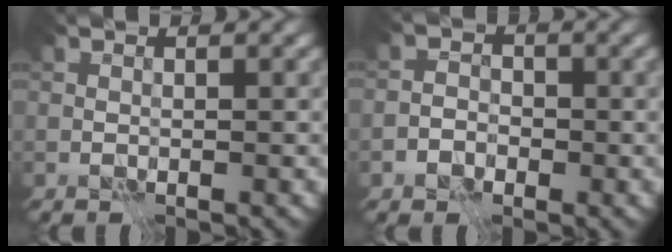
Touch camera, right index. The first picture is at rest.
{"total": 2.2, "force": [-1.3, 1.7, 0.5], "torque": [0.018, 0.010, -0.037]}